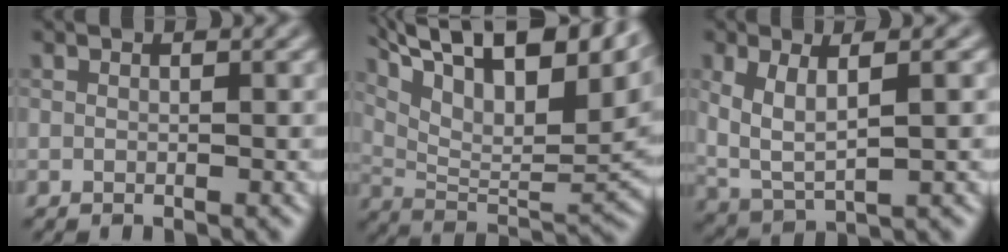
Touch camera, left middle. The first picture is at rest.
{"total": 17.0, "force": [9.8, 6.5, 12.2], "torque": [-0.199, 0.032, 0.146]}
{"total": 4.4, "force": [1.2, 1.7, 3.9], "torque": [-0.086, -0.005, 0.027]}